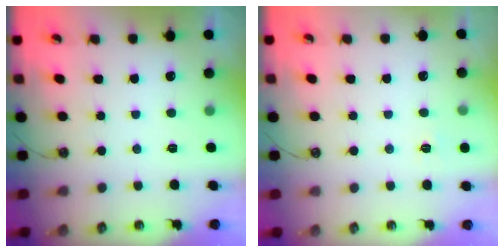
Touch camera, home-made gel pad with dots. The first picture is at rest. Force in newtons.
{"total": 3.9, "press": 3.9, "slide": 0.5}